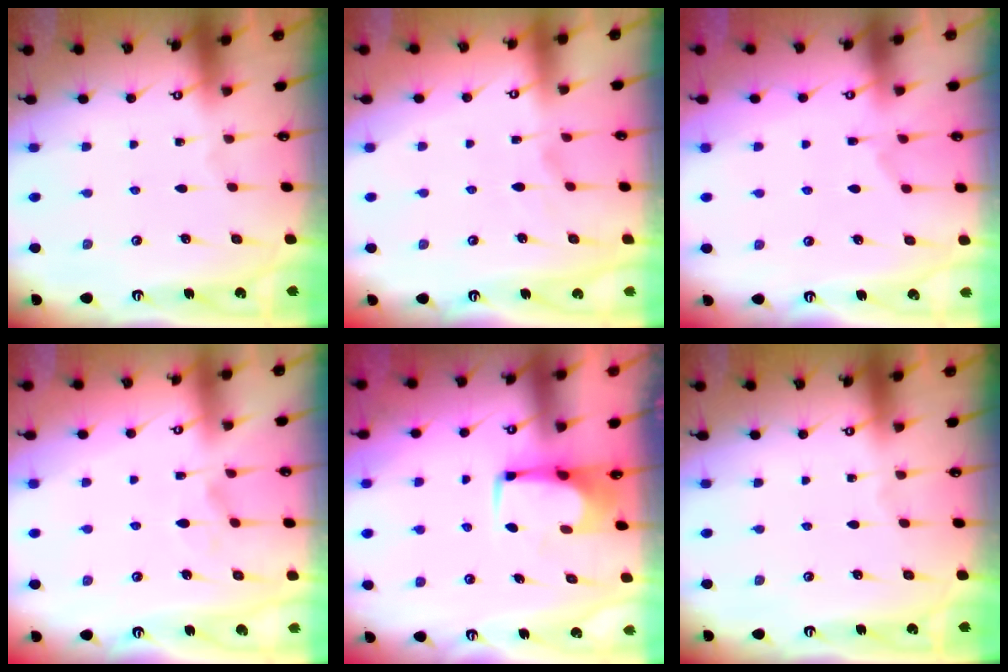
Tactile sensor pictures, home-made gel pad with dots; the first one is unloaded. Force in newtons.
{"total": 1.4, "press": 0.9, "slide": 1.1}
{"total": 2.4, "press": 2.1, "slide": 1.1}
{"total": 1.9, "press": 1.5, "slide": 1.1}
{"total": 0.8, "press": 0.7, "slide": 0.4}
{"total": 0.0}